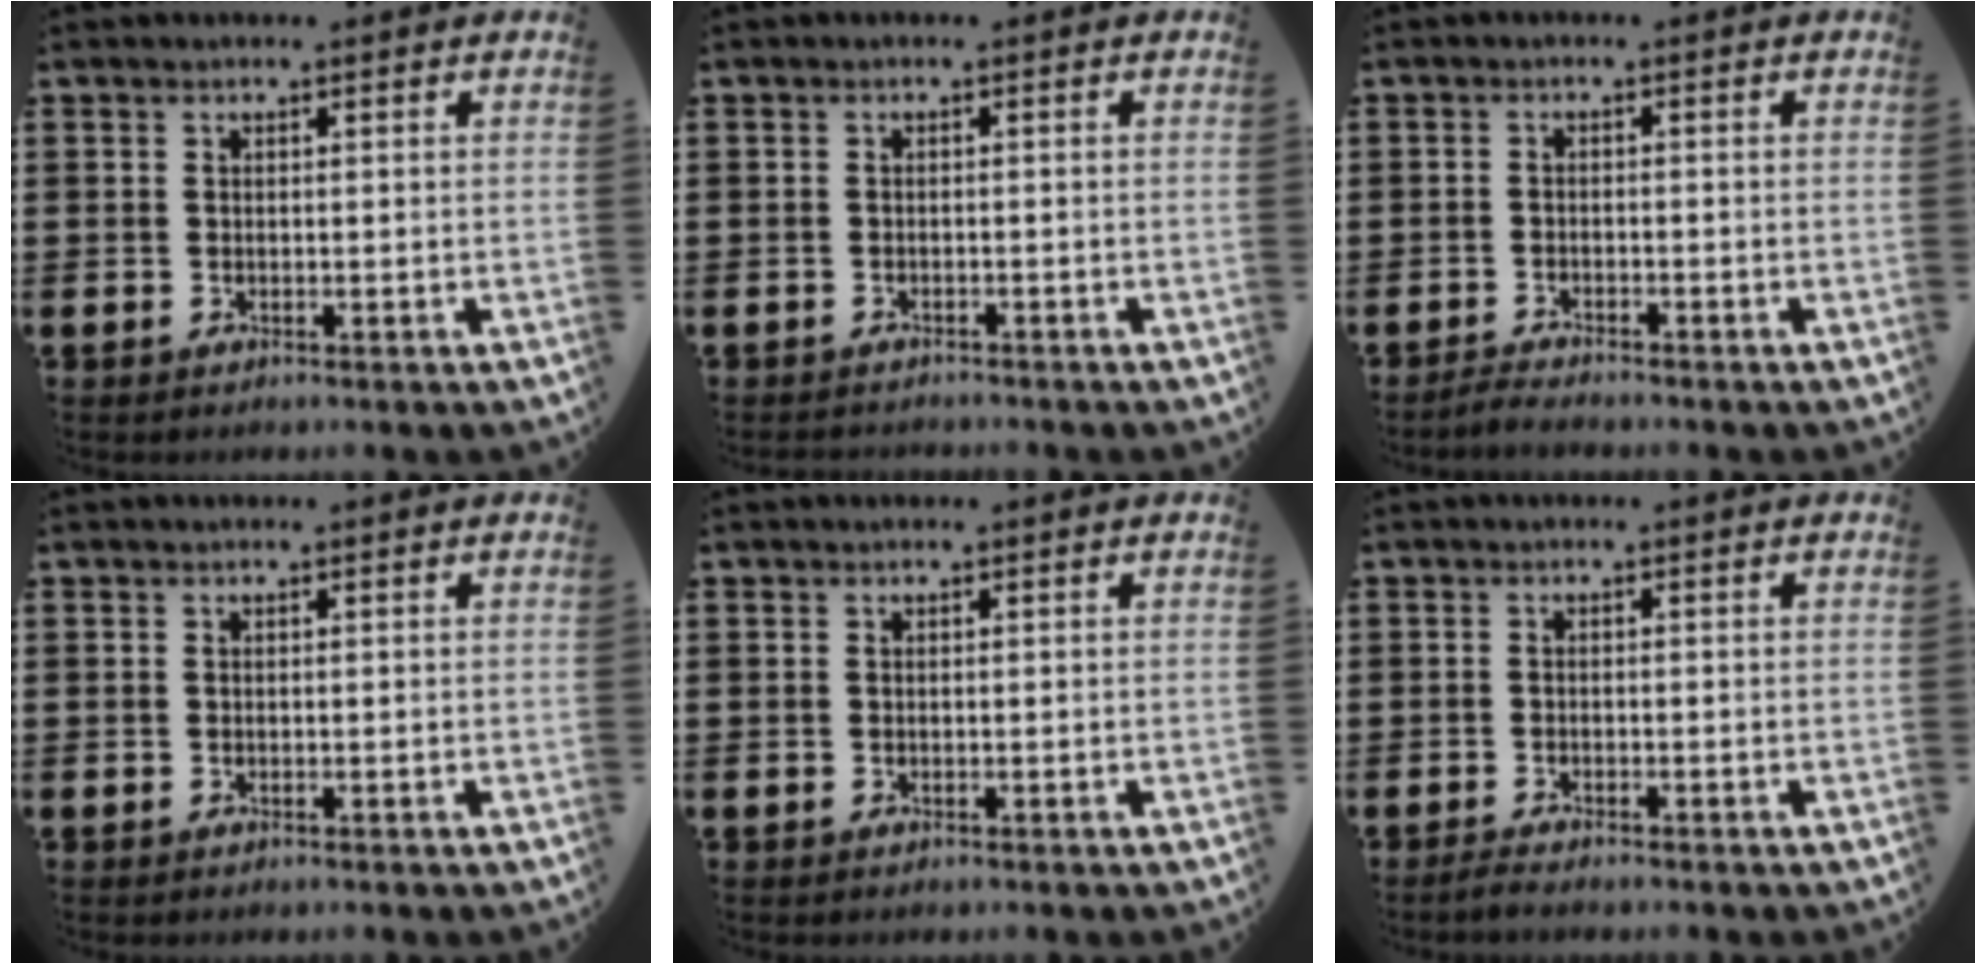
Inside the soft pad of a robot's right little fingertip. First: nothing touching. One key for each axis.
{"total": 0.7, "fx": -0.7, "fy": 0.0, "fz": -0.1, "tx": -0.001, "ty": 0.000, "tz": -0.016}
{"total": 1.3, "fx": -1.2, "fy": 0.0, "fz": 0.5, "tx": -0.010, "ty": 0.000, "tz": -0.023}
{"total": 0.0}
{"total": 0.0}
{"total": 1.0, "fx": -0.8, "fy": 0.0, "fz": 0.5, "tx": -0.010, "ty": -0.002, "tz": -0.016}